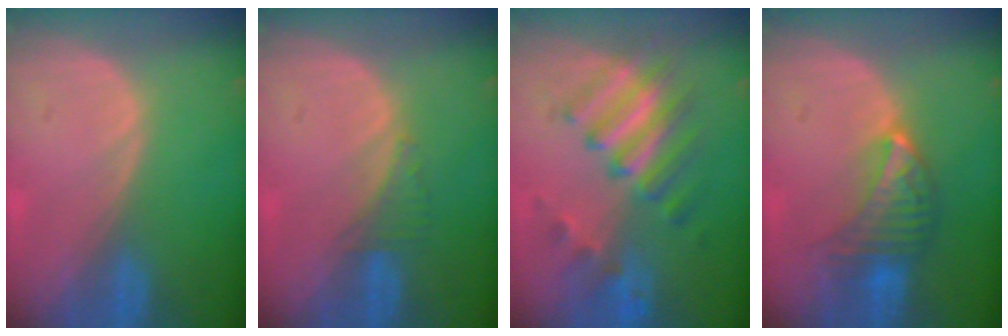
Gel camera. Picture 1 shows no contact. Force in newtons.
{"total": 1.9, "press": 1.8, "slide": 0.7}
{"total": 7.7, "press": 7.7, "slide": 0.9}
{"total": 6.8, "press": 6.3, "slide": 2.6}